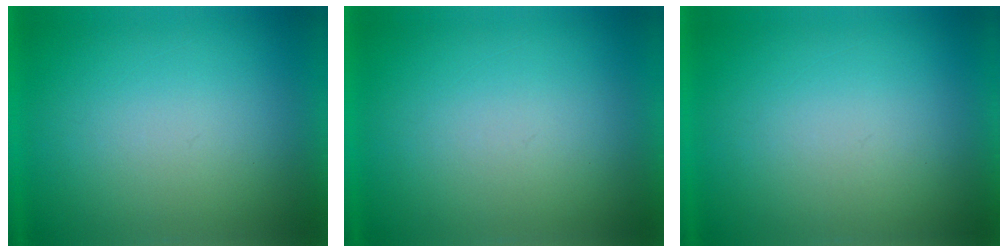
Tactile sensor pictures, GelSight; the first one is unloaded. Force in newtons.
{"total": 1.1}
{"total": 1.0}